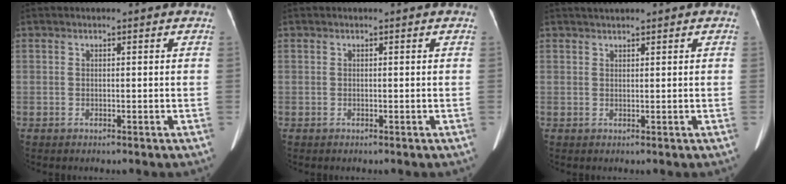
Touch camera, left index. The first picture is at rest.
{"total": 0.0}
{"total": 1.3, "force": [1.1, 0.4, 0.7], "torque": [-0.013, 0.015, 0.019]}